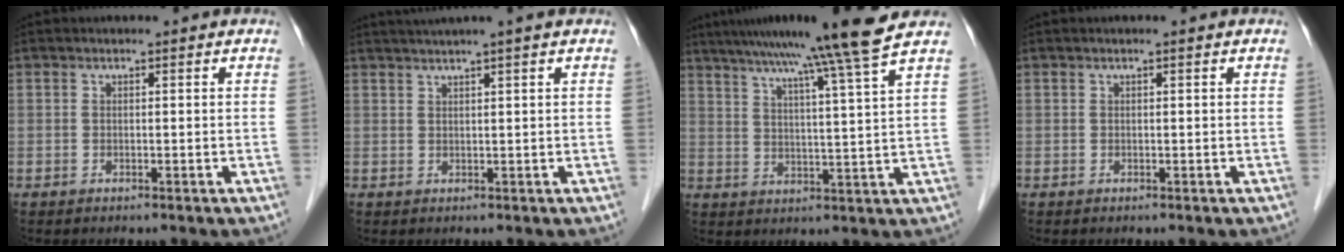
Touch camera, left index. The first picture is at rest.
{"total": 4.7, "force": [3.7, -1.2, 2.7], "torque": [-0.040, 0.021, 0.063]}
{"total": 14.4, "force": [11.2, -2.8, 8.5], "torque": [-0.135, -0.006, 0.151]}
{"total": 0.0}